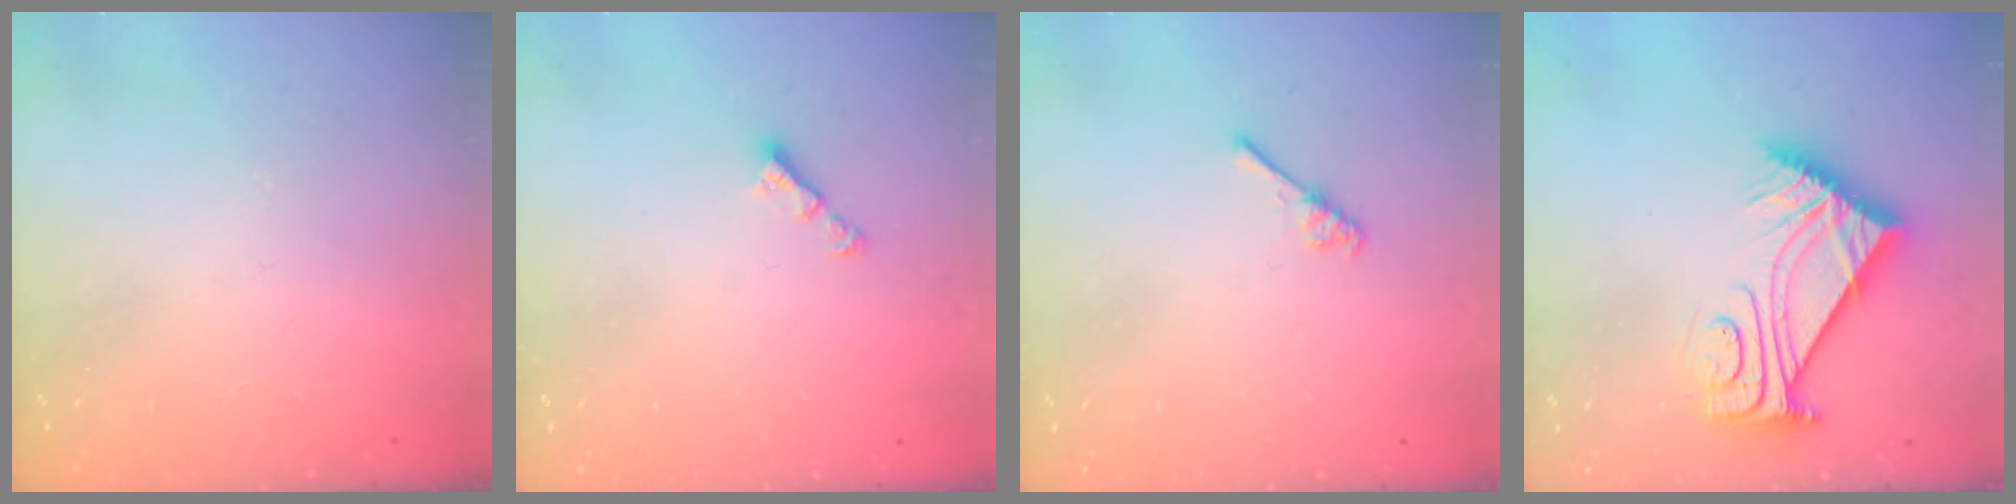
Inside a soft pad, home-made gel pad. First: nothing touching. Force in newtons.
{"total": 3.0, "press": 2.9, "slide": 0.5}
{"total": 2.6, "press": 2.6, "slide": 0.3}
{"total": 10.5, "press": 10.5, "slide": 0.8}